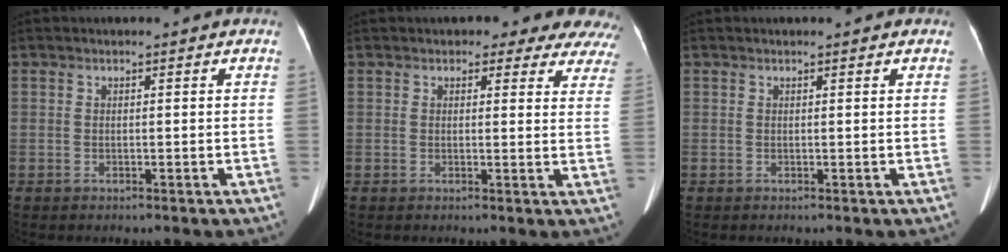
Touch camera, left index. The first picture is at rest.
{"total": 12.2, "force": [11.1, 4.2, 2.5], "torque": [0.017, -0.026, 0.086]}
{"total": 0.9, "force": [0.8, 0.1, 0.4], "torque": [-0.009, 0.006, 0.008]}